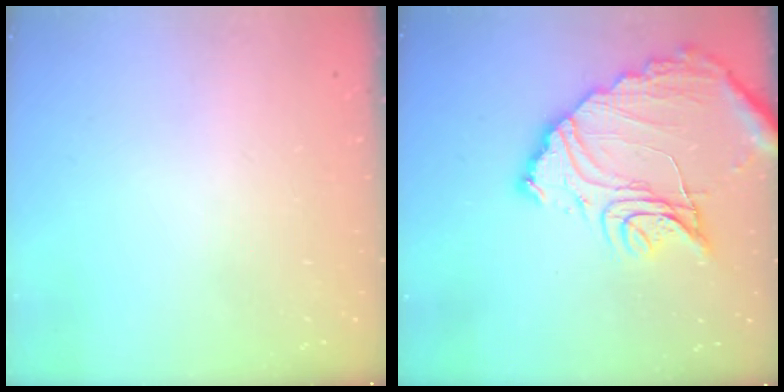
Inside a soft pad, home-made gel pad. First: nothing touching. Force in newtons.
{"total": 18.9, "press": 18.8, "slide": 1.6}